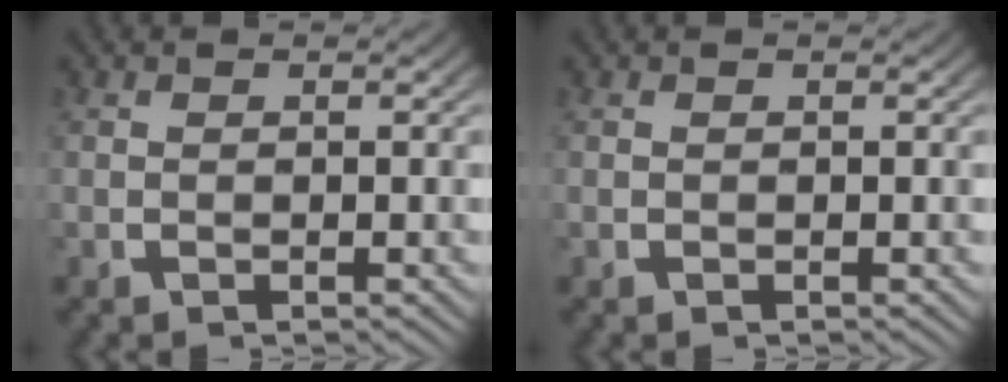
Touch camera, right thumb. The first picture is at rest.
{"total": 0.0}